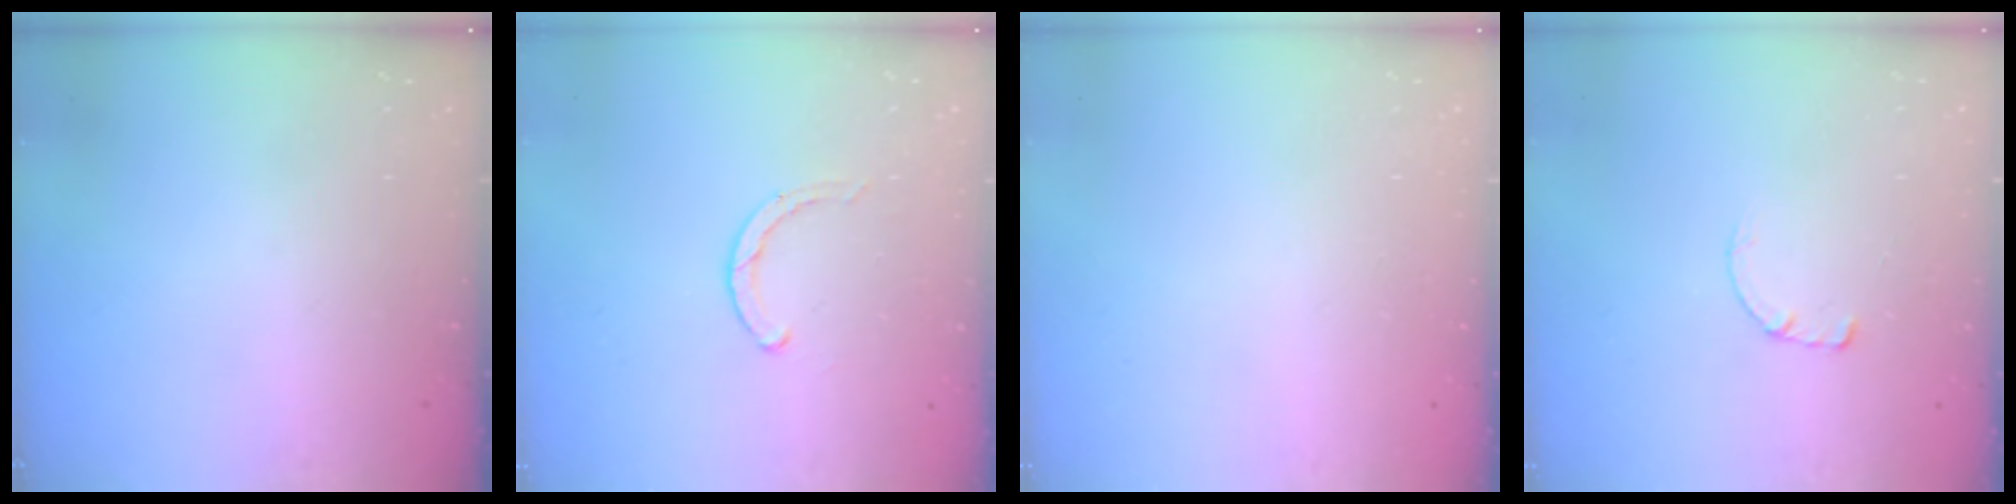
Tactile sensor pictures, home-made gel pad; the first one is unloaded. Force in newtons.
{"total": 1.9, "press": 1.8, "slide": 0.3}
{"total": 2.6, "press": 2.6, "slide": 0.2}
{"total": 0.7, "press": 0.6, "slide": 0.2}